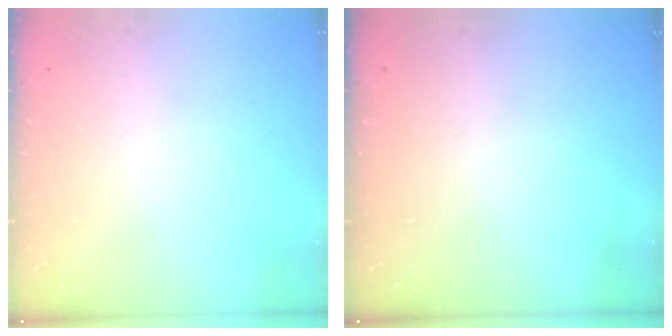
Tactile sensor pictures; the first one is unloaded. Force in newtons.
{"total": 0.0}